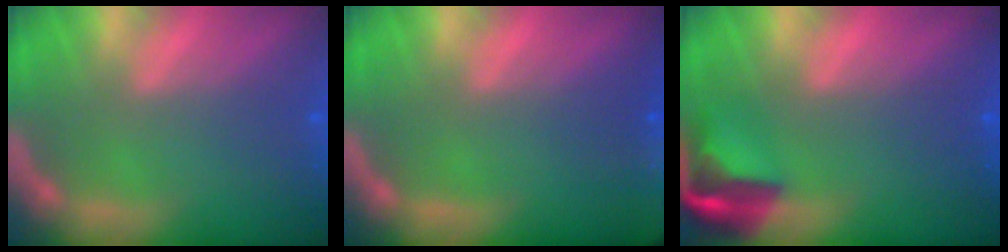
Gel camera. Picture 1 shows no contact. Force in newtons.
{"total": 10.0}
{"total": 5.0}